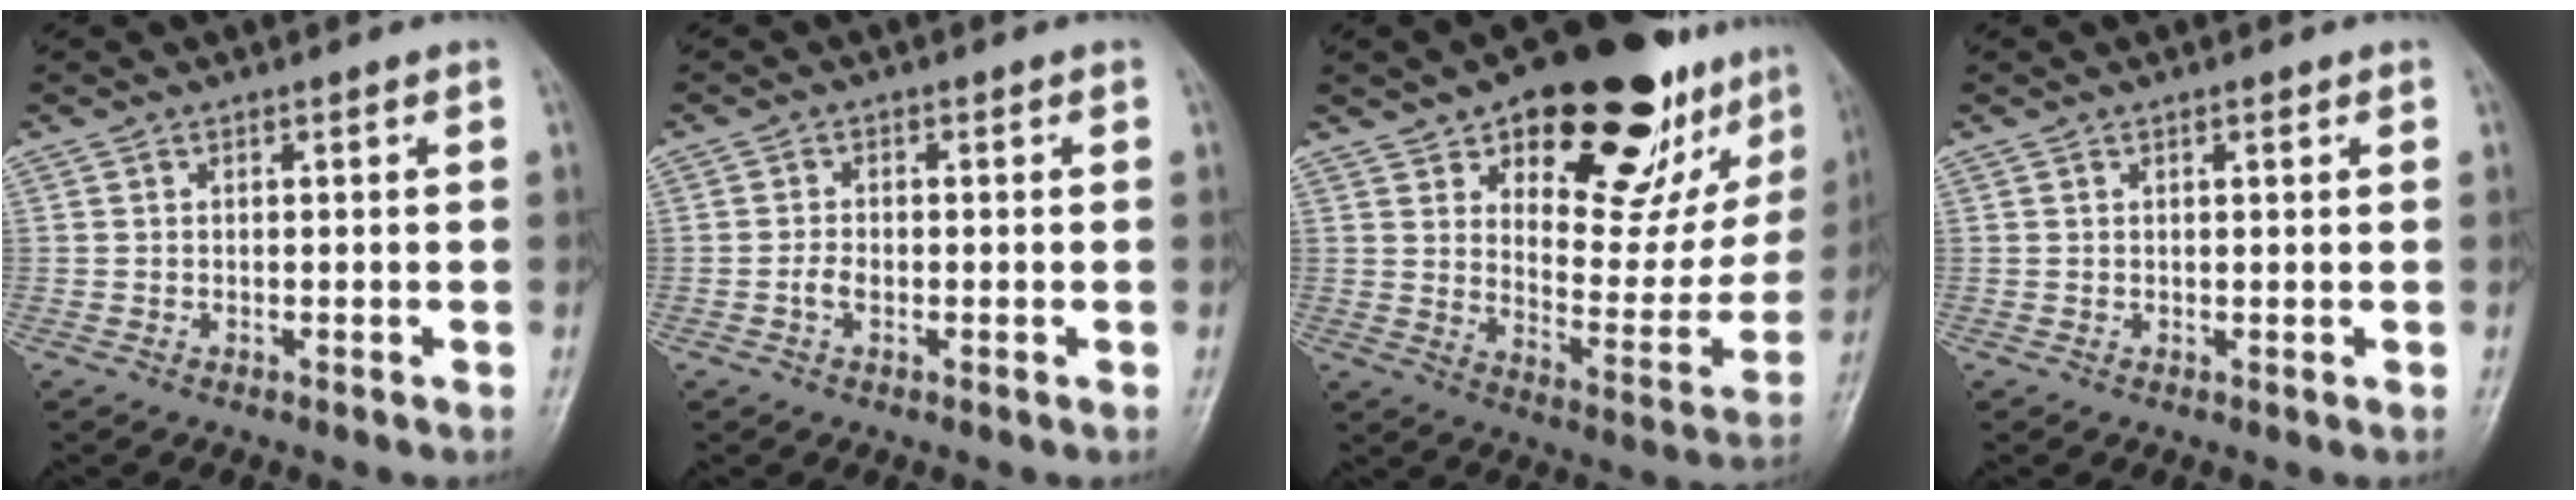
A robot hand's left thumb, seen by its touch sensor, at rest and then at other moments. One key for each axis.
{"total": 2.0, "fx": -0.6, "fy": 1.3, "fz": 1.4, "tx": -0.027, "ty": 0.005, "tz": -0.013}
{"total": 28.8, "fx": 17.0, "fy": 13.0, "fz": 19.3, "tx": -0.214, "ty": -0.050, "tz": 0.248}
{"total": 1.0, "fx": 0.6, "fy": 0.3, "fz": 0.8, "tx": -0.012, "ty": 0.000, "tz": 0.008}